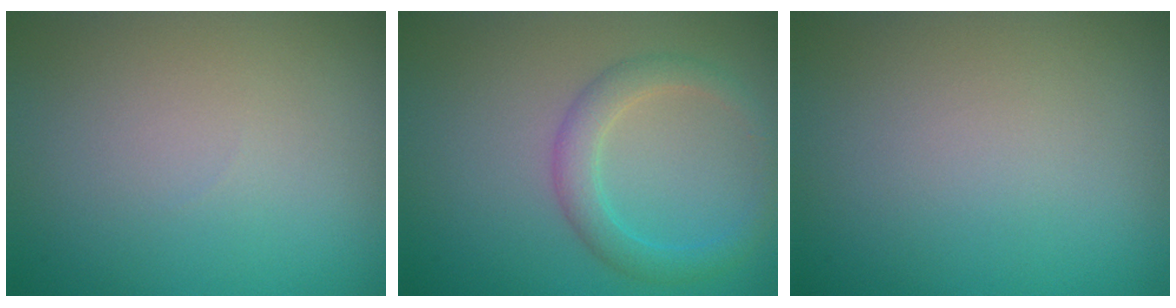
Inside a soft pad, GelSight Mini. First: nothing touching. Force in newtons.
{"total": 2.8, "press": 2.8, "slide": 0.0}
{"total": 0.0}